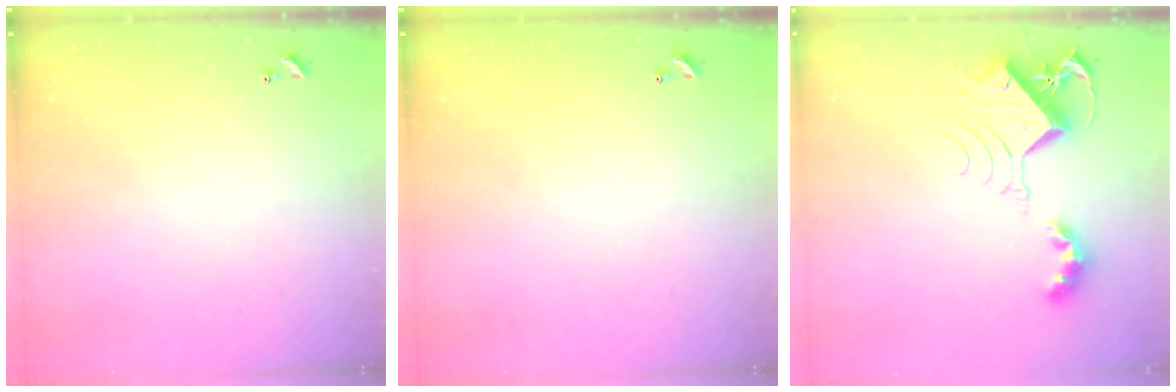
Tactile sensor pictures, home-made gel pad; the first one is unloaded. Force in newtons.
{"total": 0.0}
{"total": 8.5, "press": 8.5, "slide": 1.2}